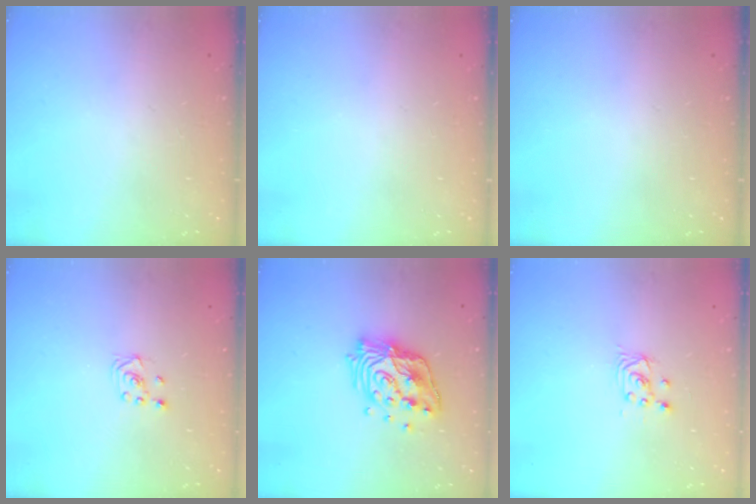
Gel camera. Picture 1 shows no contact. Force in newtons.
{"total": 0.0}
{"total": 0.0}
{"total": 2.3, "press": 2.2, "slide": 0.7}
{"total": 16.7, "press": 16.7, "slide": 1.4}
{"total": 2.5, "press": 2.5, "slide": 0.2}